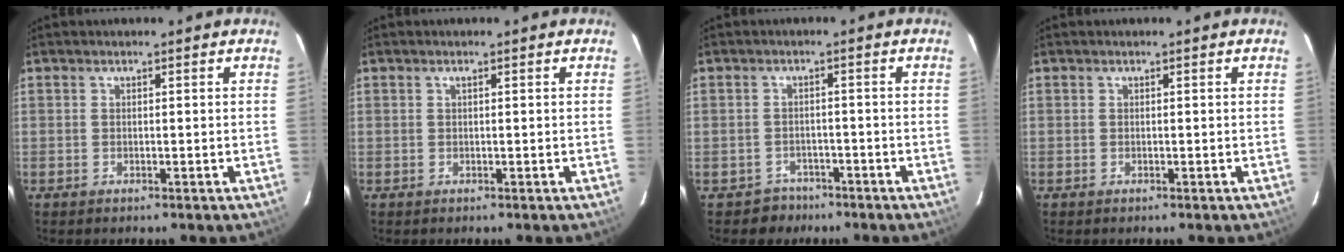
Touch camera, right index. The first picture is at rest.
{"total": 0.0}
{"total": 4.0, "force": [-2.4, 3.1, -0.7], "torque": [0.008, 0.025, -0.034]}
{"total": 0.0}